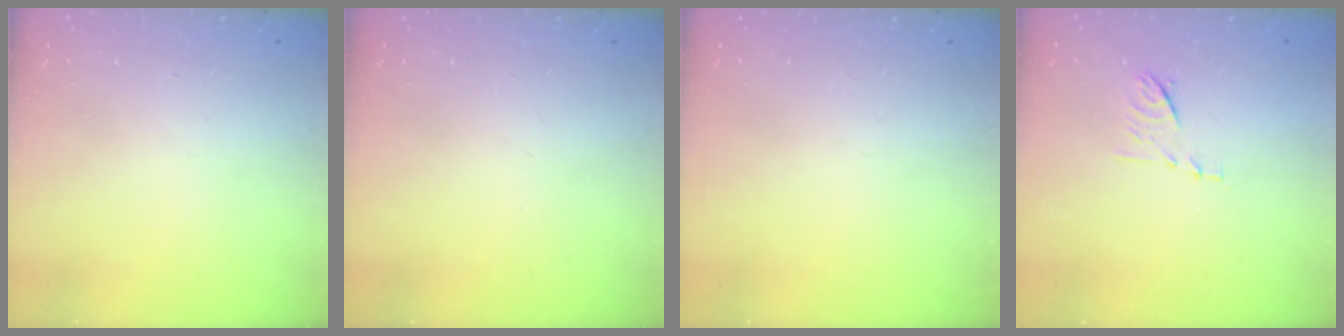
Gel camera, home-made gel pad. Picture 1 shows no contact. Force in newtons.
{"total": 0.0}
{"total": 0.0}
{"total": 6.9, "press": 6.8, "slide": 1.0}